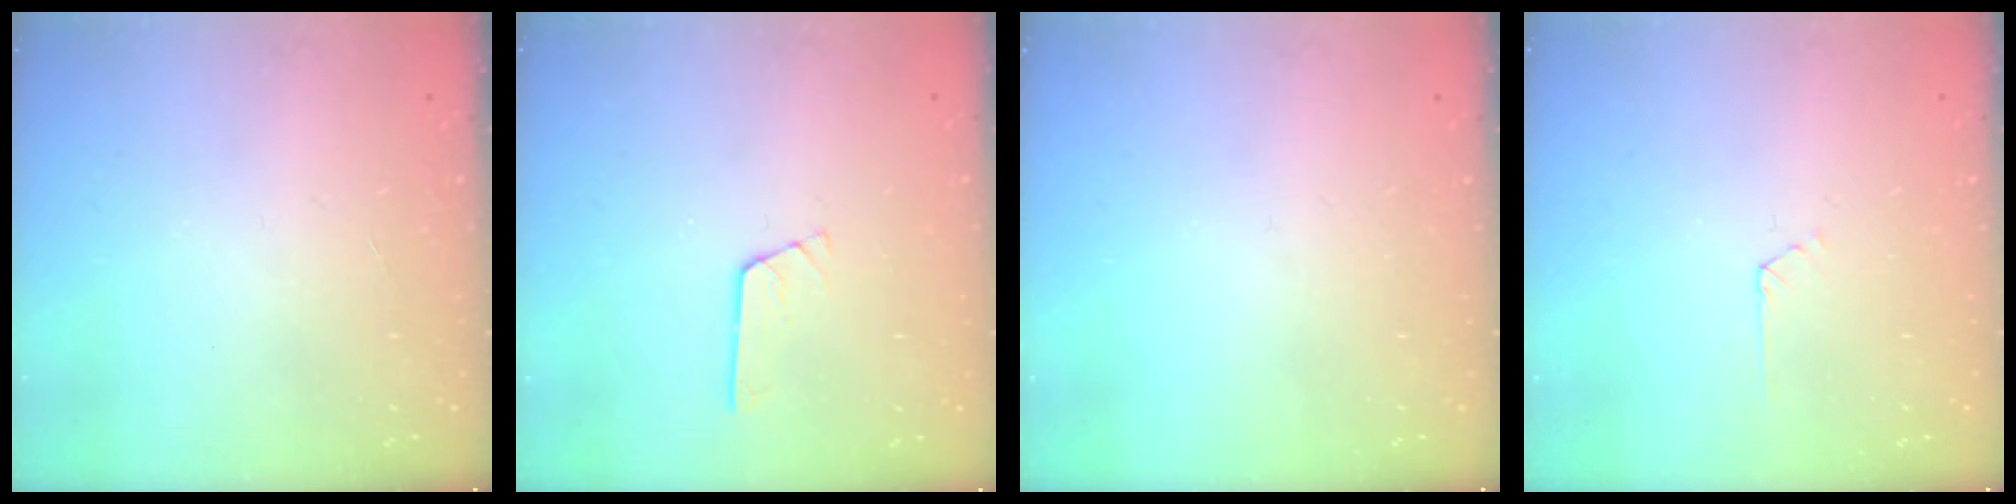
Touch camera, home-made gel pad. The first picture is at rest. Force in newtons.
{"total": 2.4, "press": 2.4, "slide": 0.2}
{"total": 0.0}
{"total": 2.2, "press": 2.2, "slide": 0.3}